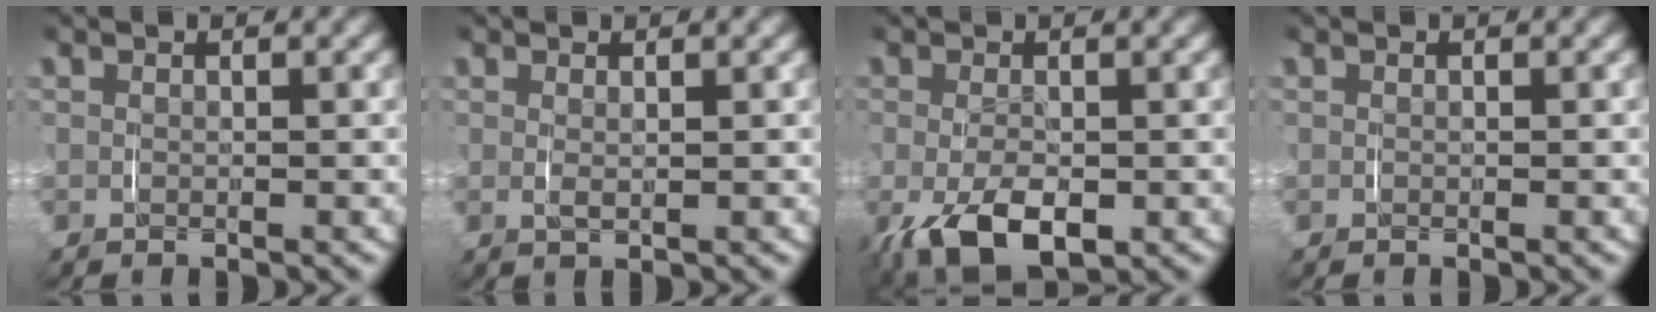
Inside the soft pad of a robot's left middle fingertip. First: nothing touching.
{"total": 0.9, "force": [0.4, 0.1, 0.7], "torque": [-0.014, -0.004, 0.011]}
{"total": 7.0, "force": [-2.9, 3.7, 5.2], "torque": [-0.110, -0.036, -0.026]}
{"total": 0.0}